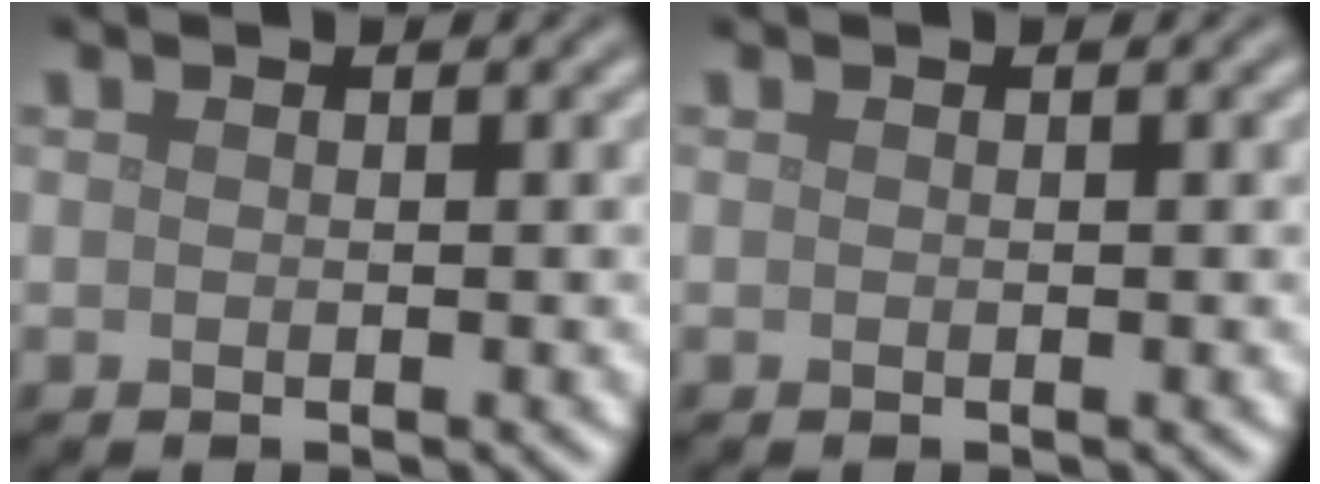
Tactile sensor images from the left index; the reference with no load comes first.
{"total": 0.0}